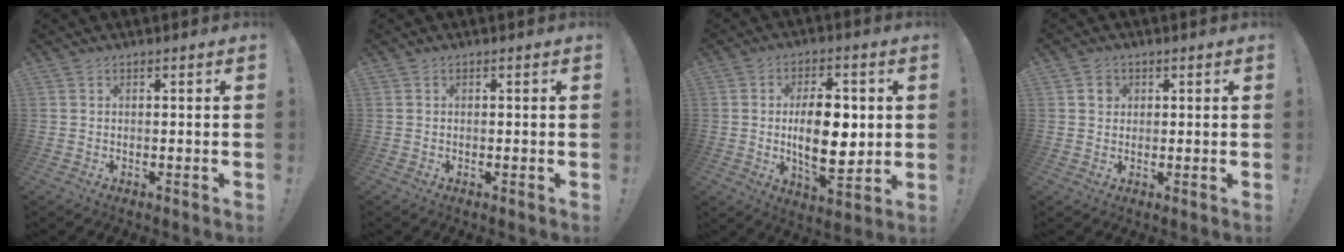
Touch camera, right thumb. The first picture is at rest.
{"total": 0.0}
{"total": 15.3, "force": [0.4, 7.8, 13.2], "torque": [-0.214, -0.009, 0.000]}
{"total": 2.8, "force": [0.8, 2.6, 0.8], "torque": [0.002, -0.001, 0.010]}